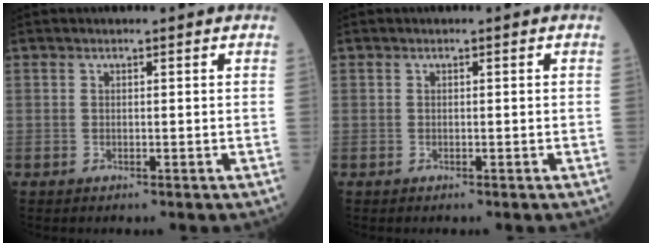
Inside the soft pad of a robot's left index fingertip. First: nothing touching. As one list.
[{"total": 0.0}]